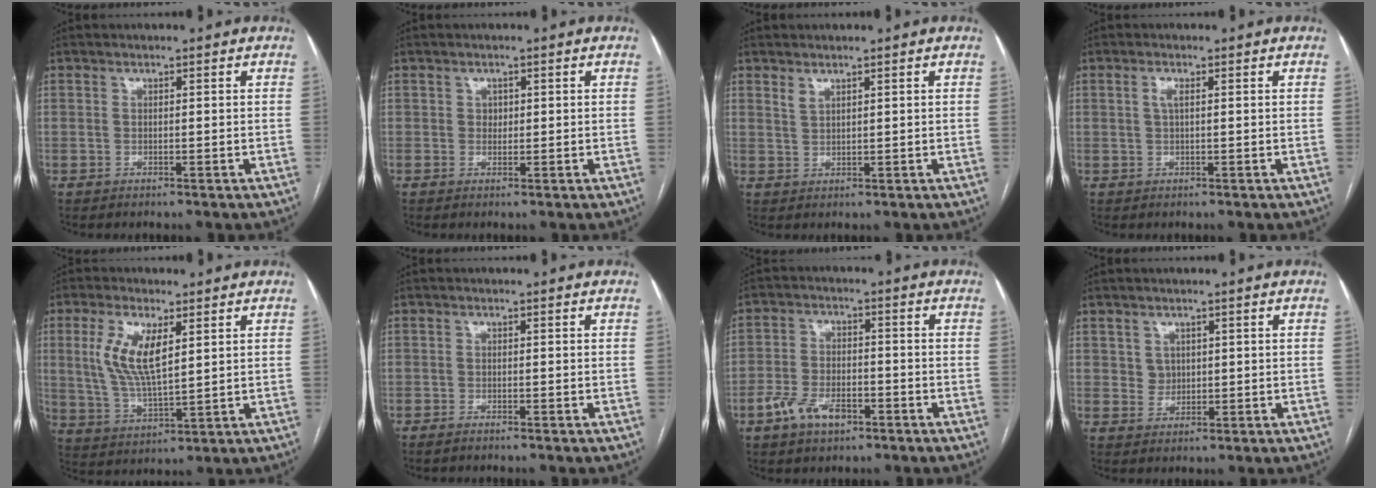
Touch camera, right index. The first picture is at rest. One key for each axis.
{"total": 1.2, "fx": 0.3, "fy": 1.1, "fz": 0.6, "tx": -0.008, "ty": 0.000, "tz": 0.003}
{"total": 1.4, "fx": 1.2, "fy": 0.4, "fz": 0.7, "tx": -0.011, "ty": -0.001, "tz": 0.026}
{"total": 1.4, "fx": 0.4, "fy": 0.4, "fz": 1.3, "tx": -0.029, "ty": 0.002, "tz": 0.005}
{"total": 9.1, "fx": 3.0, "fy": 2.7, "fz": 8.1, "tx": -0.174, "ty": 0.002, "tz": 0.063}
{"total": 1.2, "fx": -1.1, "fy": 0.1, "fz": 0.5, "tx": -0.010, "ty": -0.001, "tz": -0.016}
{"total": 6.9, "fx": -3.7, "fy": 3.4, "fz": 4.7, "tx": -0.096, "ty": 0.009, "tz": -0.065}
{"total": 2.1, "fx": 0.7, "fy": 2.0, "fz": 0.5, "tx": -0.008, "ty": -0.001, "tz": 0.014}